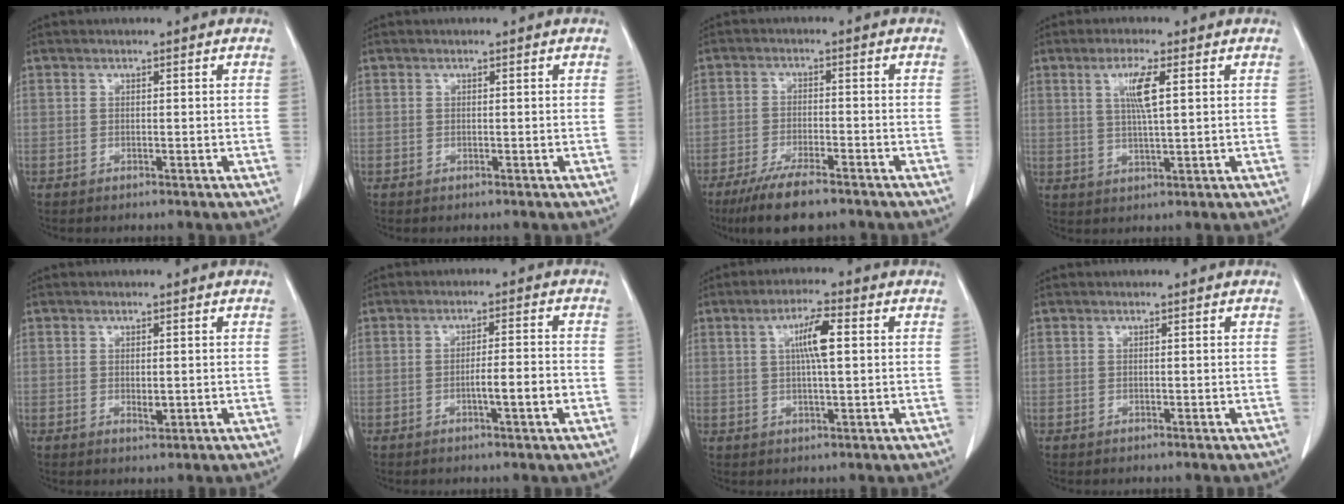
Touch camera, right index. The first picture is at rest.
{"total": 0.0}
{"total": 9.2, "force": [-7.1, 1.5, 5.7], "torque": [-0.098, -0.020, -0.115]}
{"total": 5.2, "force": [1.6, 0.2, 4.9], "torque": [-0.093, -0.001, 0.032]}
{"total": 1.4, "force": [-0.2, 0.6, 1.3], "torque": [-0.020, -0.004, 0.000]}
{"total": 4.6, "force": [-1.8, 0.1, 4.3], "torque": [-0.062, 0.001, -0.027]}
{"total": 5.6, "force": [1.2, 0.7, 5.4], "torque": [-0.098, 0.005, 0.022]}
{"total": 0.0}